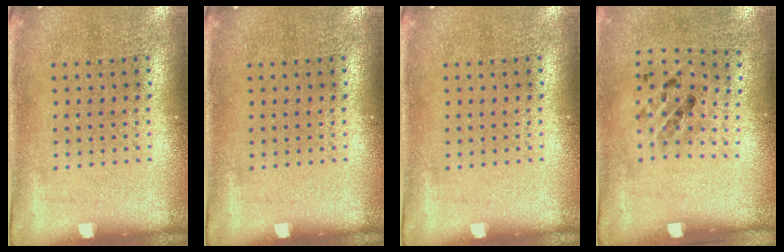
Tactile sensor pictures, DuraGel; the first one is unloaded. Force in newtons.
{"total": 0.0}
{"total": 0.0}
{"total": 1.1, "press": 0.7, "slide": 0.8}